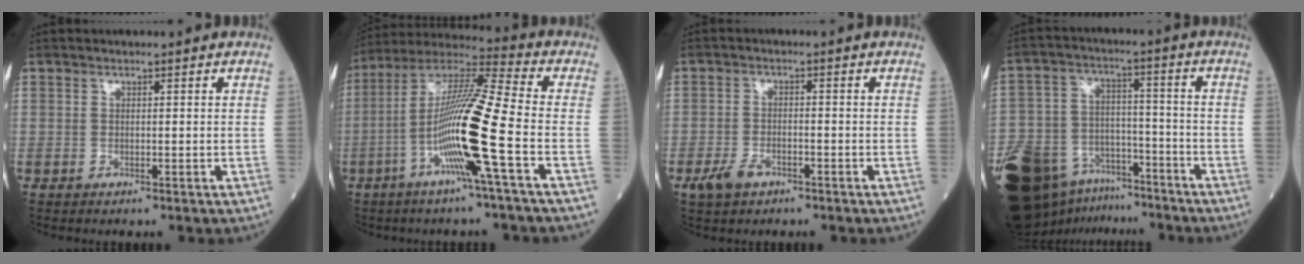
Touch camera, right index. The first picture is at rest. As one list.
[{"total": 15.3, "force": [-4.5, -1.1, 14.6], "torque": [-0.286, -0.001, -0.093]}, {"total": 3.7, "force": [-2.2, 2.0, 2.3], "torque": [-0.055, -0.001, -0.033]}, {"total": 22.1, "force": [-15.0, 12.2, 10.8], "torque": [-0.272, 0.007, -0.250]}]